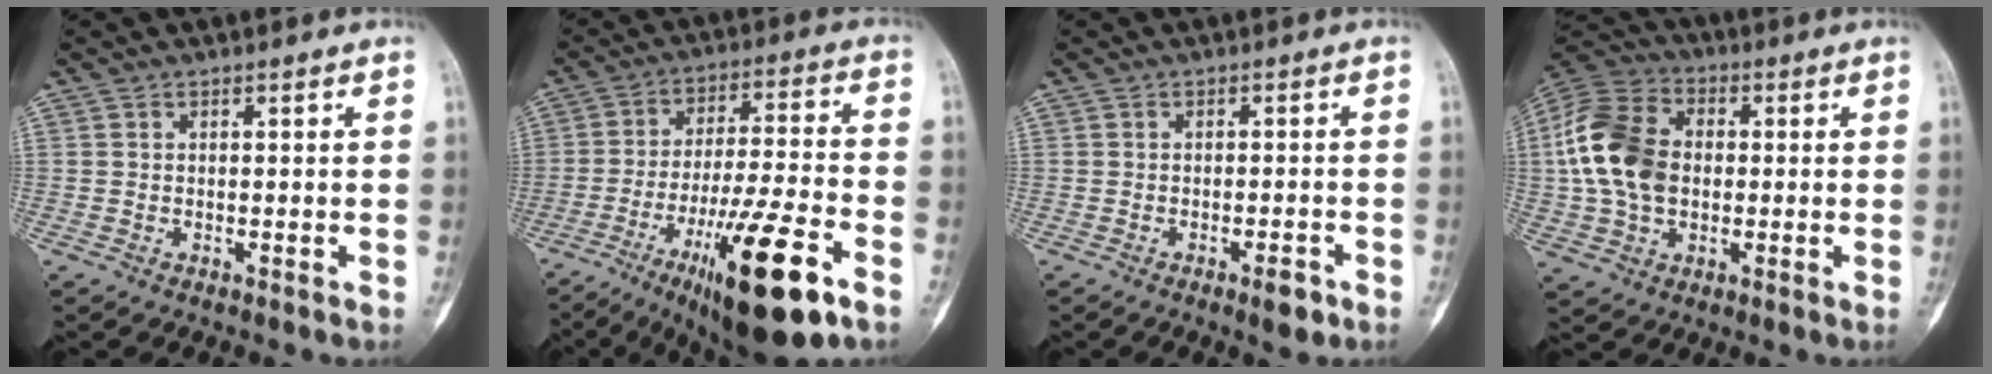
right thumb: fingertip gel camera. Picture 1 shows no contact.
{"total": 19.8, "force": [-9.9, 3.9, 16.7], "torque": [-0.285, 0.036, -0.154]}
{"total": 3.3, "force": [-1.9, 1.0, 2.5], "torque": [-0.032, 0.007, -0.024]}
{"total": 16.0, "force": [-0.3, 12.3, 10.2], "torque": [-0.177, 0.024, -0.013]}